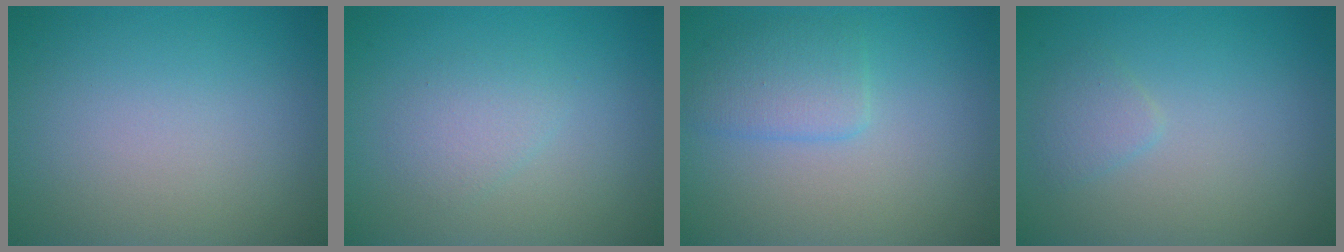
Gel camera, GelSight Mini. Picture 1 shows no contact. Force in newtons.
{"total": 1.6, "press": 1.6, "slide": 0.1}
{"total": 2.5, "press": 2.5, "slide": 0.1}
{"total": 1.2, "press": 1.2, "slide": 0.1}